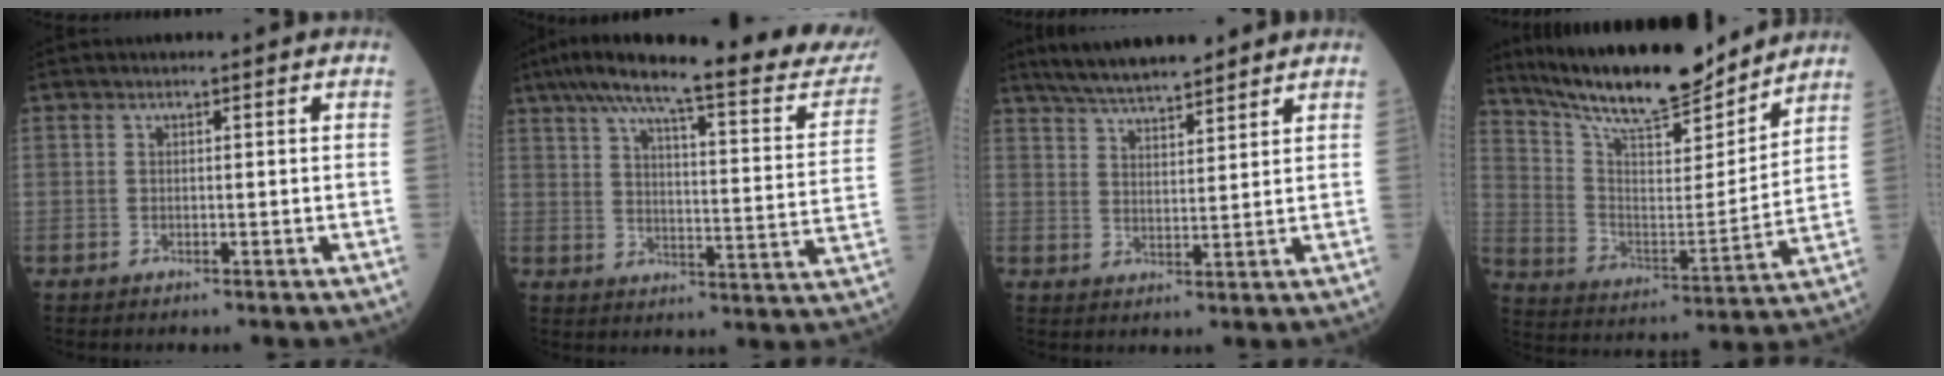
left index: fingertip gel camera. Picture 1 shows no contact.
{"total": 28.3, "force": [23.9, 3.7, 14.7], "torque": [-0.228, -0.026, 0.308]}
{"total": 10.7, "force": [9.3, 1.9, 4.9], "torque": [-0.083, 0.019, 0.162]}
{"total": 19.7, "force": [17.4, 3.4, 8.6], "torque": [-0.151, -0.011, 0.290]}